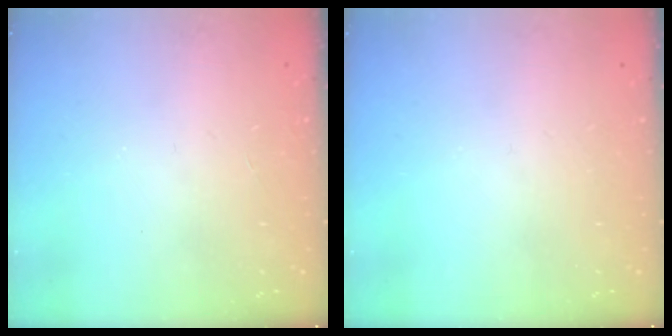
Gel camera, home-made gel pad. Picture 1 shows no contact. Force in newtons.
{"total": 0.0}